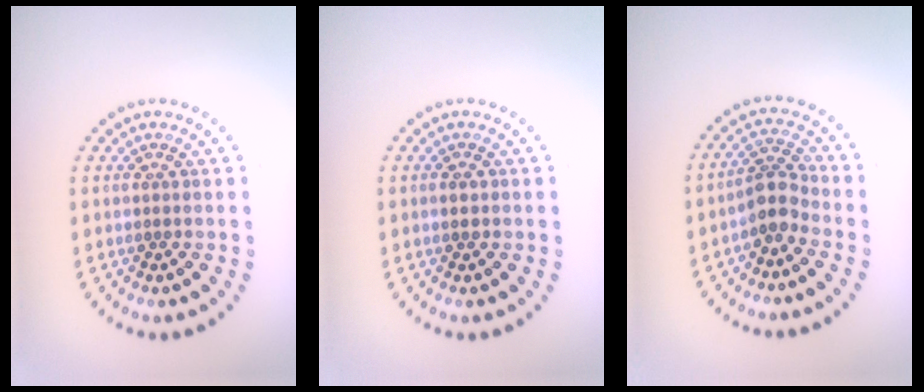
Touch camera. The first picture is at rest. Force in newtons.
{"total": 1.2, "press": 1.2, "slide": 0.1}
{"total": 2.6, "press": 2.1, "slide": 1.6}